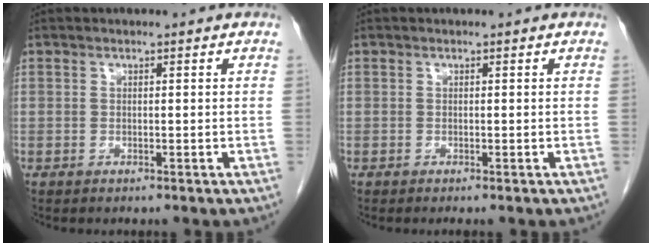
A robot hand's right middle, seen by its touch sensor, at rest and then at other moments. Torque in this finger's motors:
{"motor_torque": [0.34, -0.21, 0.01, 0.00]}